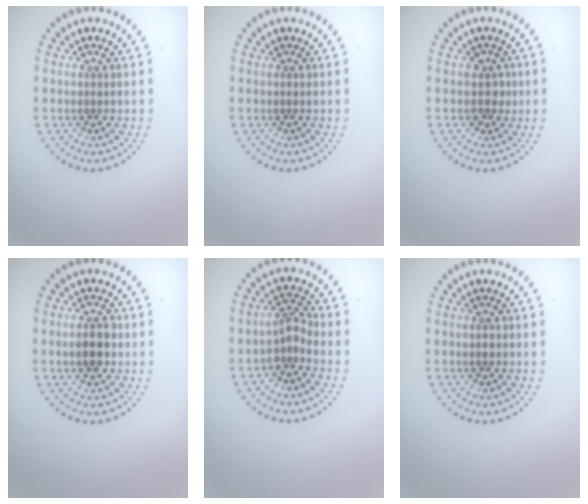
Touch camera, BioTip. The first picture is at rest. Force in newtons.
{"total": 0.0}
{"total": 1.5, "press": 1.3, "slide": 0.8}
{"total": 2.5, "press": 2.5, "slide": 0.2}
{"total": 1.9, "press": 1.5, "slide": 1.3}
{"total": 0.6, "press": 0.6, "slide": 0.1}